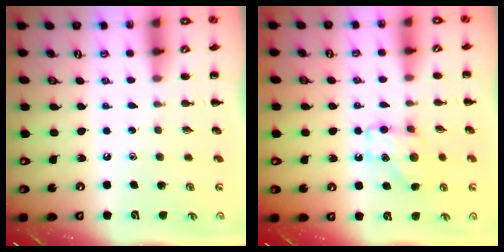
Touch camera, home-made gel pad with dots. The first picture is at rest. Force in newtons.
{"total": 8.0, "press": 7.9, "slide": 1.1}